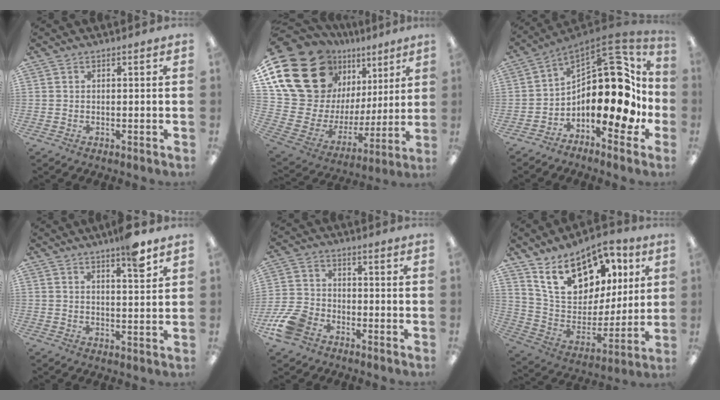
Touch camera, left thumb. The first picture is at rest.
{"total": 24.6, "force": [14.4, 15.7, 12.2], "torque": [-0.234, -0.101, 0.289]}
{"total": 21.0, "force": [0.8, 11.1, 17.8], "torque": [-0.258, -0.021, 0.018]}
{"total": 6.5, "force": [4.8, 0.9, 4.3], "torque": [-0.057, -0.027, 0.075]}
{"total": 10.0, "force": [-6.2, 6.2, 4.9], "torque": [-0.105, 0.032, -0.115]}
{"total": 20.0, "force": [11.9, 11.9, 10.7], "torque": [-0.186, -0.049, 0.216]}